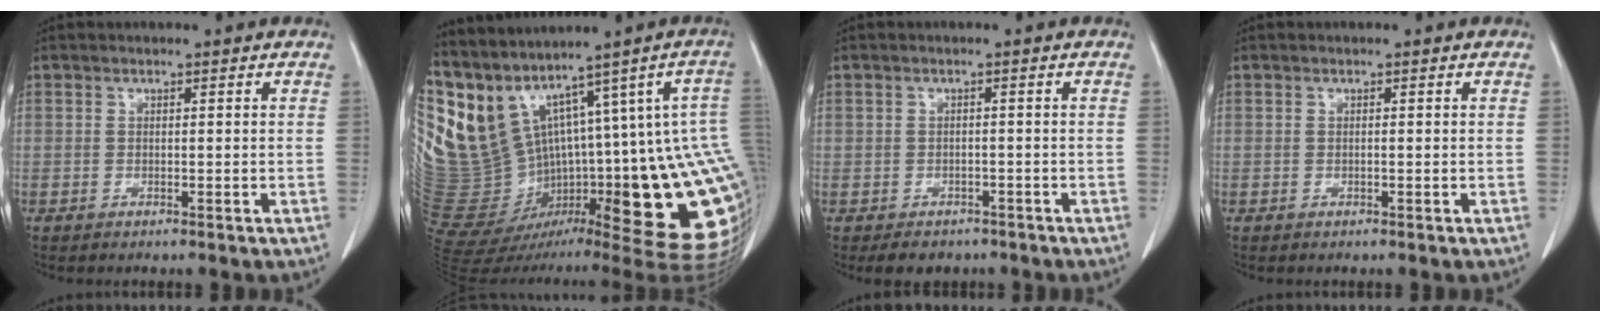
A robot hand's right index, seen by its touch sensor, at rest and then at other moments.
{"total": 21.1, "force": [6.1, 6.2, 19.2], "torque": [-0.272, -0.018, 0.138]}
{"total": 4.0, "force": [-3.0, 2.7, 0.7], "torque": [-0.004, 0.006, -0.040]}
{"total": 0.0}